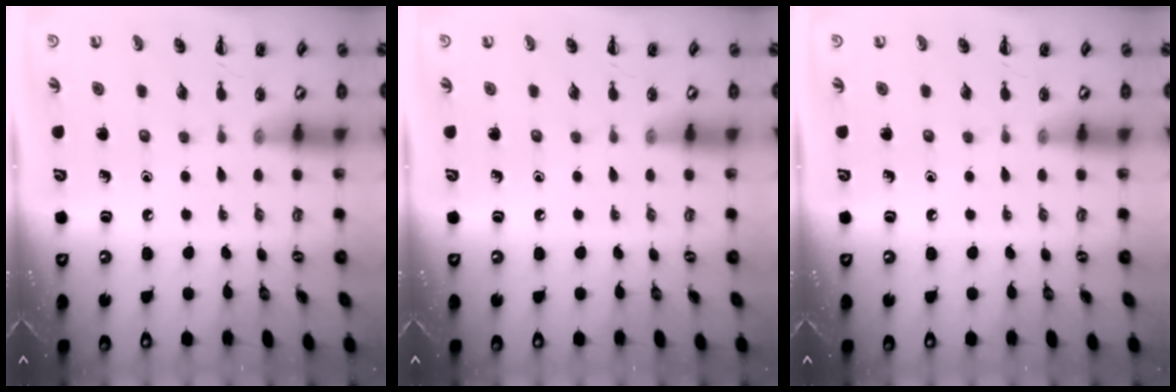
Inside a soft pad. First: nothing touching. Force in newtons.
{"total": 0.0}
{"total": 0.0}